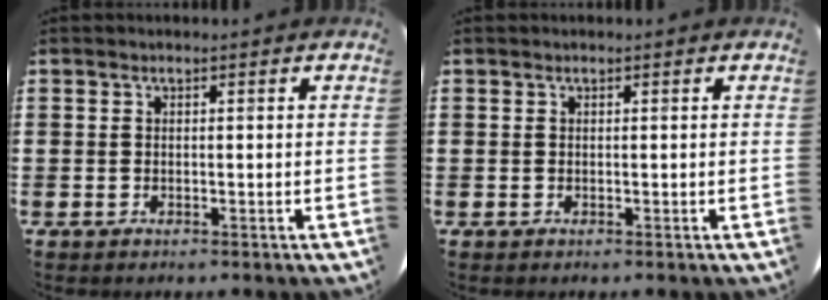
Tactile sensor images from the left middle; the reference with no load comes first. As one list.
[{"total": 0.0}]